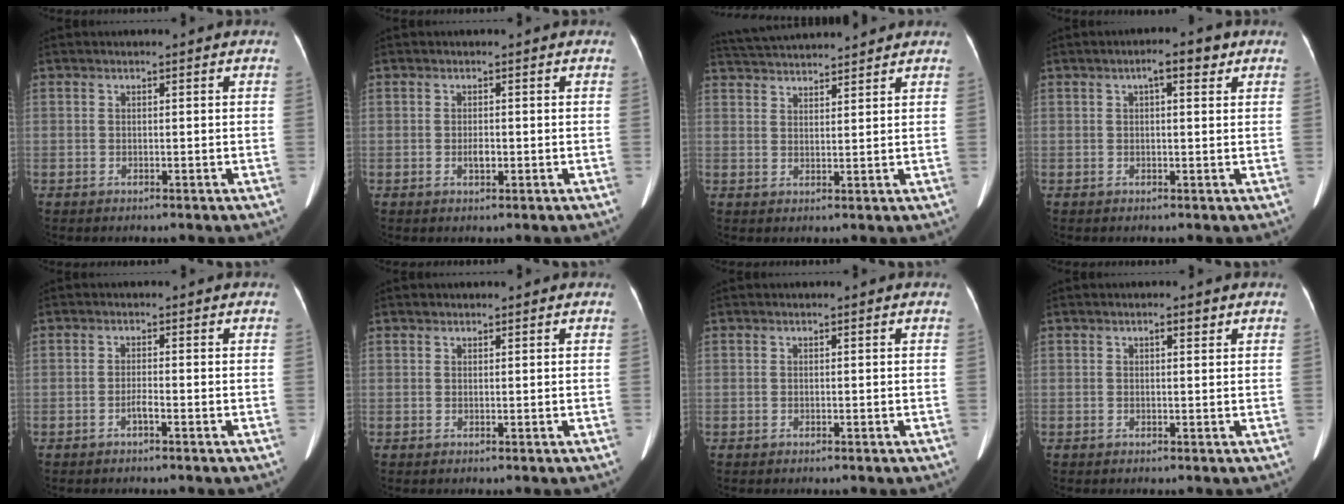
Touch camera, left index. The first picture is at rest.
{"total": 1.0, "force": [-0.4, 0.4, 0.7], "torque": [-0.008, -0.004, -0.002]}
{"total": 11.7, "force": [11.0, 0.8, 3.8], "torque": [-0.076, 0.027, 0.173]}
{"total": 3.2, "force": [1.3, 0.7, 2.9], "torque": [-0.041, 0.003, 0.020]}
{"total": 1.2, "force": [-1.1, -0.2, 0.6], "torque": [-0.006, -0.006, -0.016]}
{"total": 0.5, "force": [0.5, 0.2, 0.1], "torque": [-0.006, 0.002, 0.013]}
{"total": 0.0}
{"total": 0.7, "force": [0.2, 0.1, 0.7], "torque": [-0.007, -0.007, 0.006]}